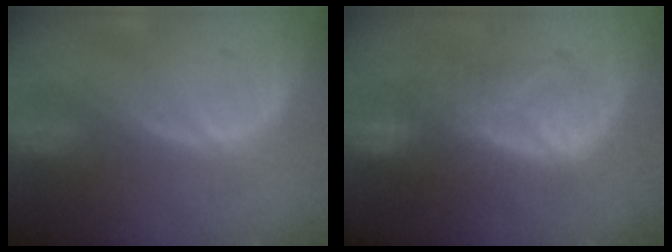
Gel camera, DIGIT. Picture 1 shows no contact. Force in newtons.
{"total": 9.1, "press": 8.7, "slide": 2.7}